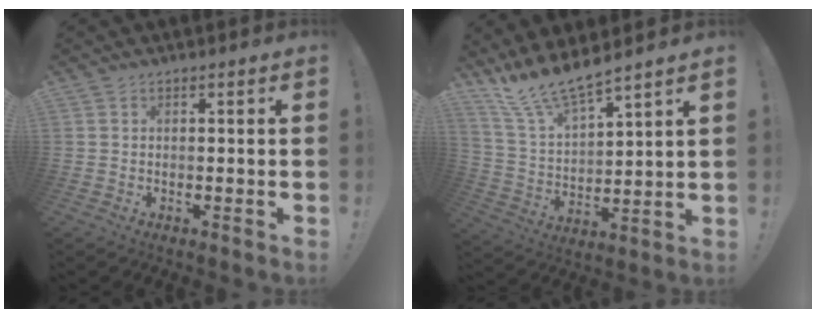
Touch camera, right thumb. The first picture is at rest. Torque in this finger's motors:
{"motor_torque": [0.01, 0.01, 0.29, 0.26, 0.00]}